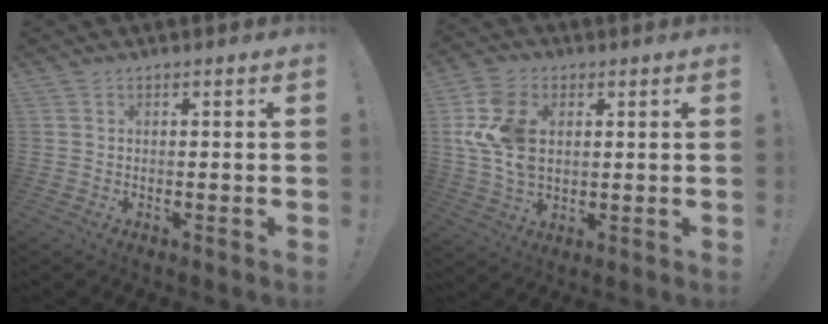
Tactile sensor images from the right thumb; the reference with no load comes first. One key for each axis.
{"total": 15.0, "fx": 2.5, "fy": 10.5, "fz": 10.4, "tx": -0.211, "ty": -0.005, "tz": 0.046}